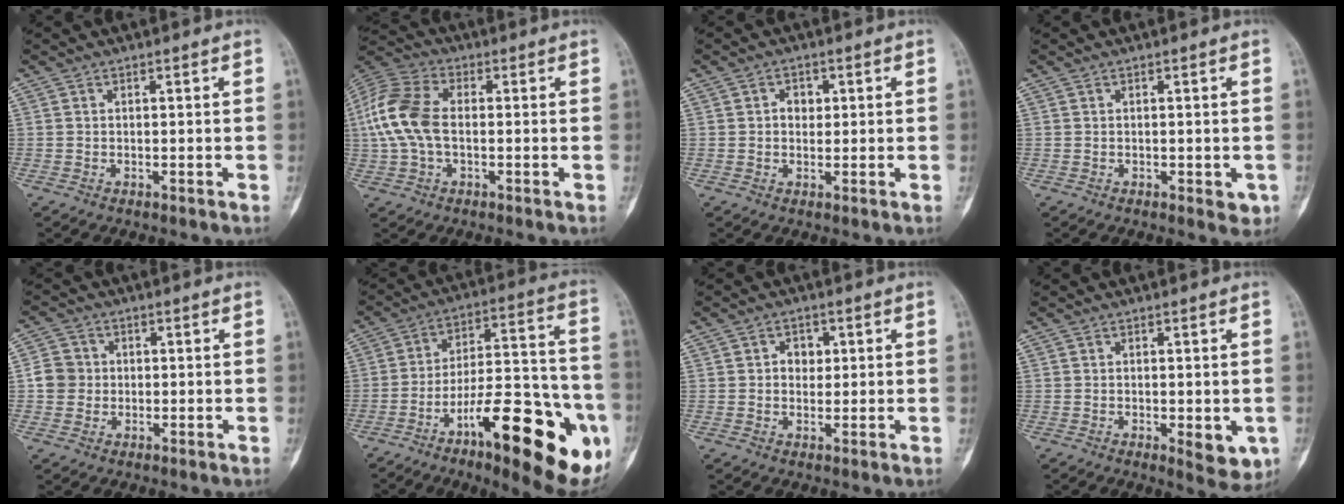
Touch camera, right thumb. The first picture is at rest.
{"total": 12.5, "force": [0.1, 7.6, 9.9], "torque": [-0.225, 0.028, -0.004]}
{"total": 2.7, "force": [0.5, 2.2, 1.5], "torque": [-0.008, 0.002, 0.006]}
{"total": 2.5, "force": [-0.7, 1.3, 2.0], "torque": [-0.014, -0.001, -0.003]}
{"total": 4.7, "force": [0.0, 4.5, 1.4], "torque": [-0.007, 0.007, -0.007]}
{"total": 26.6, "force": [-11.4, 7.9, 22.7], "torque": [-0.287, 0.054, -0.163]}
{"total": 3.3, "force": [0.8, 2.7, 1.8], "torque": [-0.006, 0.001, 0.009]}
{"total": 5.7, "force": [-1.3, 2.3, 5.0], "torque": [-0.051, -0.012, -0.008]}